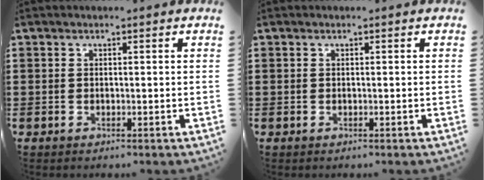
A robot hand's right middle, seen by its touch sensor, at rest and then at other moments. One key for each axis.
{"total": 0.0}